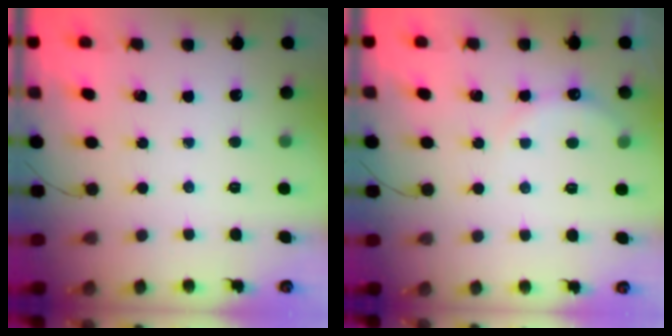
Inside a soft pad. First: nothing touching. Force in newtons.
{"total": 5.8, "press": 5.6, "slide": 1.4}